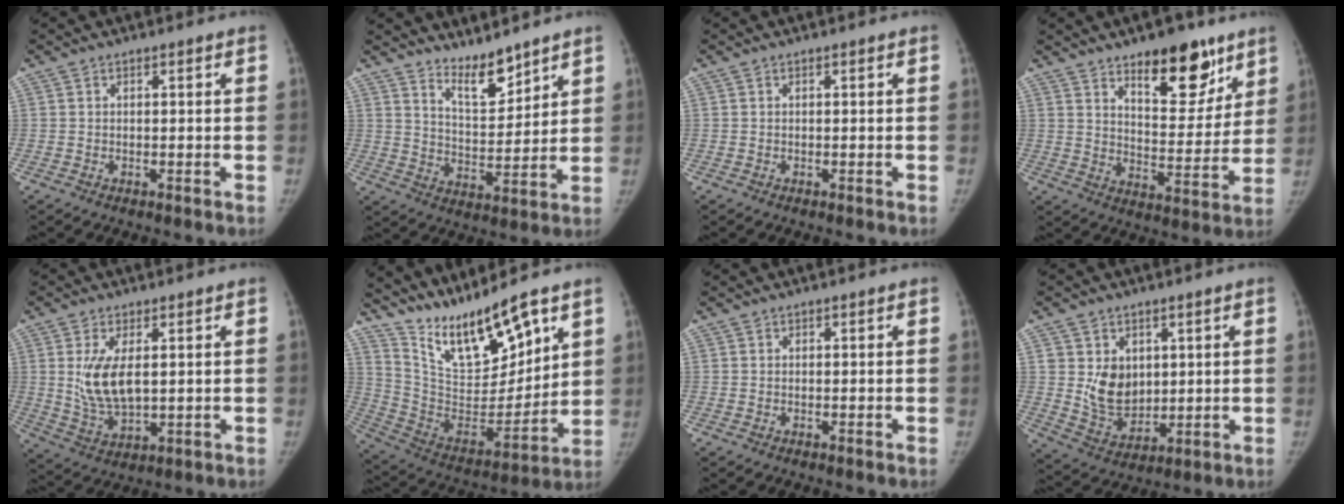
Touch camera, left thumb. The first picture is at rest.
{"total": 8.0, "force": [6.8, 2.2, 3.6], "torque": [-0.042, -0.064, 0.128]}
{"total": 0.0}
{"total": 15.5, "force": [10.1, 6.6, 9.8], "torque": [-0.085, -0.067, 0.155]}
{"total": 9.4, "force": [1.8, 4.7, 8.0], "torque": [-0.152, -0.018, 0.046]}
{"total": 17.9, "force": [13.1, 5.0, 11.2], "torque": [-0.149, -0.076, 0.254]}
{"total": 0.0}
{"total": 9.5, "force": [2.2, 7.3, 5.7], "torque": [-0.060, -0.024, 0.057]}